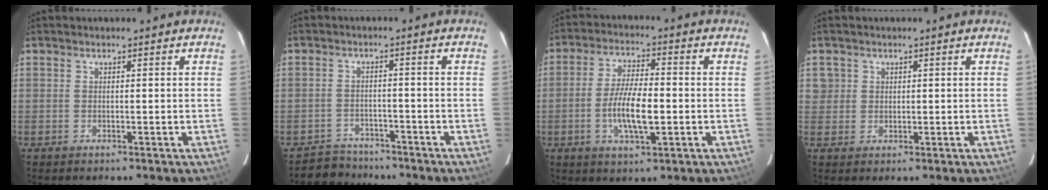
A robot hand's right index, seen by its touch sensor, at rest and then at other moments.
{"total": 5.2, "force": [-4.4, 2.9, -0.3], "torque": [-0.010, 0.018, -0.071]}
{"total": 9.2, "force": [-2.0, 2.8, 8.6], "torque": [-0.168, -0.002, -0.037]}
{"total": 2.8, "force": [0.8, 2.7, 0.1], "torque": [0.012, 0.013, 0.014]}